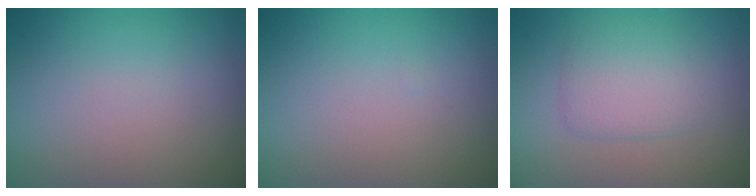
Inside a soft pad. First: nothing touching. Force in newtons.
{"total": 0.0}
{"total": 2.9, "press": 2.9, "slide": 0.2}